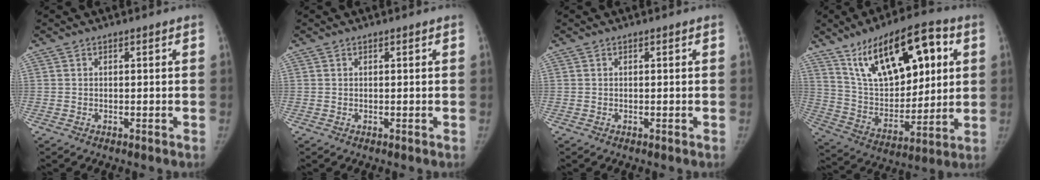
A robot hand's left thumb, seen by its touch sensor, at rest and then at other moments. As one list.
[{"total": 0.0}, {"total": 0.0}, {"total": 22.9, "force": [10.1, 10.8, 17.5], "torque": [-0.243, -0.024, 0.181]}]